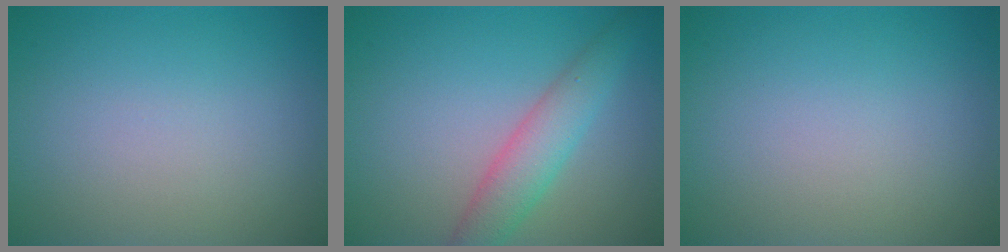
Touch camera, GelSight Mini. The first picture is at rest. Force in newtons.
{"total": 3.7, "press": 3.7, "slide": 0.1}
{"total": 0.0}